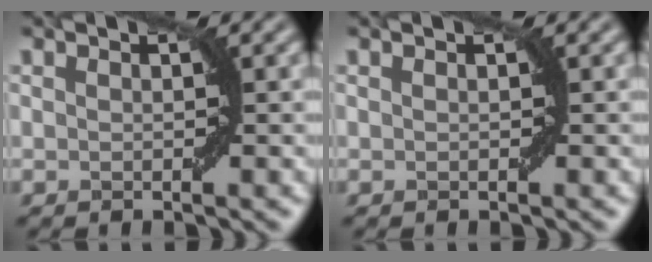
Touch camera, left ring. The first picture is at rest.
{"total": 0.0}